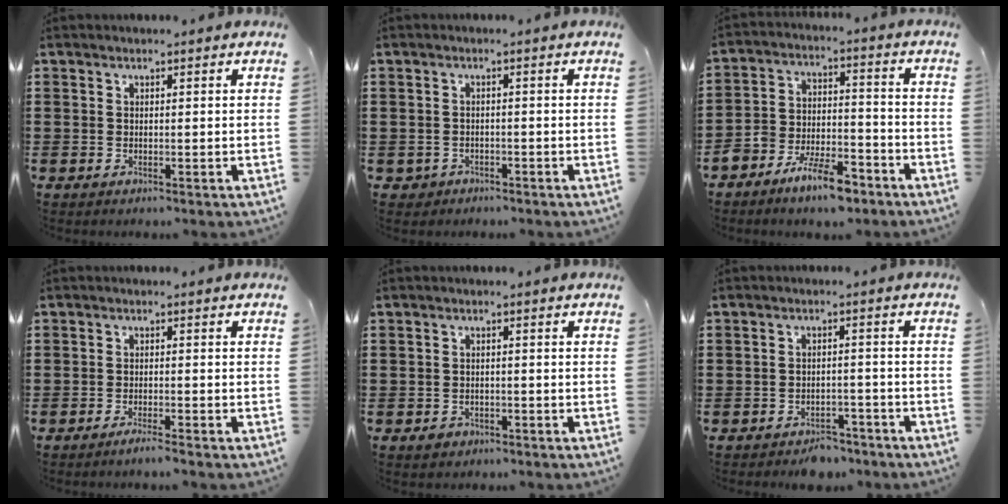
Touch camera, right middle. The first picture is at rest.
{"total": 1.2, "force": [-0.9, 0.8, -0.1], "torque": [-0.004, 0.000, -0.022]}
{"total": 8.3, "force": [-7.3, 2.3, 3.3], "torque": [-0.064, 0.019, -0.139]}
{"total": 1.6, "force": [-1.4, -0.2, 0.8], "torque": [-0.012, -0.003, -0.024]}
{"total": 1.2, "force": [-0.8, 0.8, 0.3], "torque": [-0.010, 0.000, -0.019]}
{"total": 3.2, "force": [-3.1, 0.8, -0.2], "torque": [-0.004, 0.003, -0.066]}